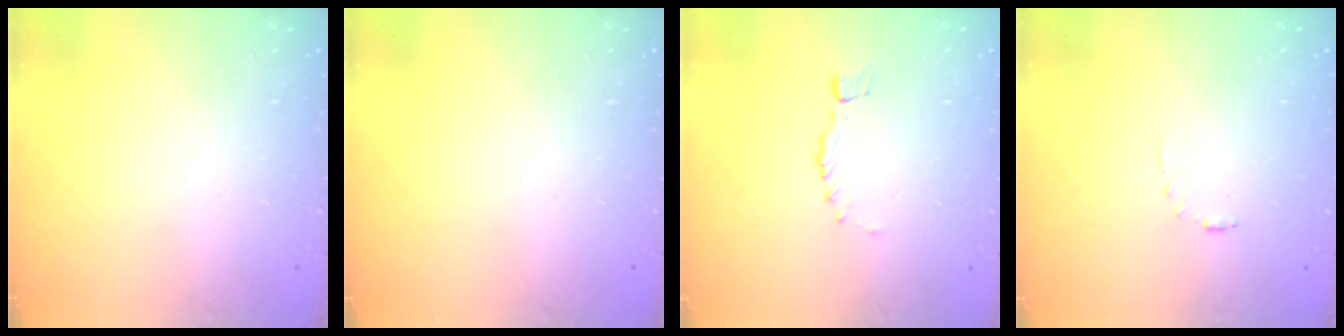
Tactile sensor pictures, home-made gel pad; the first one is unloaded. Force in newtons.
{"total": 0.0}
{"total": 0.0}
{"total": 2.5, "press": 2.5, "slide": 0.5}